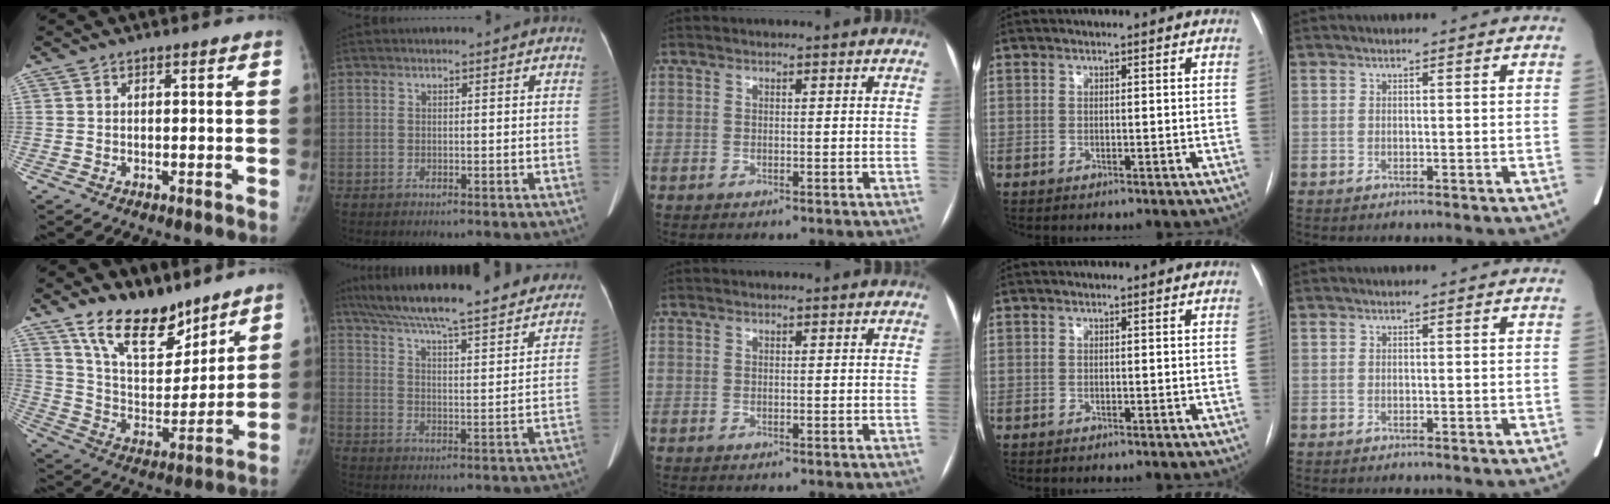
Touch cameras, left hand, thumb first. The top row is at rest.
{"thumb": {"total": 16.5, "force": [12.1, 7.7, 8.3], "torque": [-0.089, -0.078, 0.219]}, "index": {"total": 33.3, "force": [29.1, 4.7, 15.4], "torque": [-0.252, -0.035, 0.372]}}